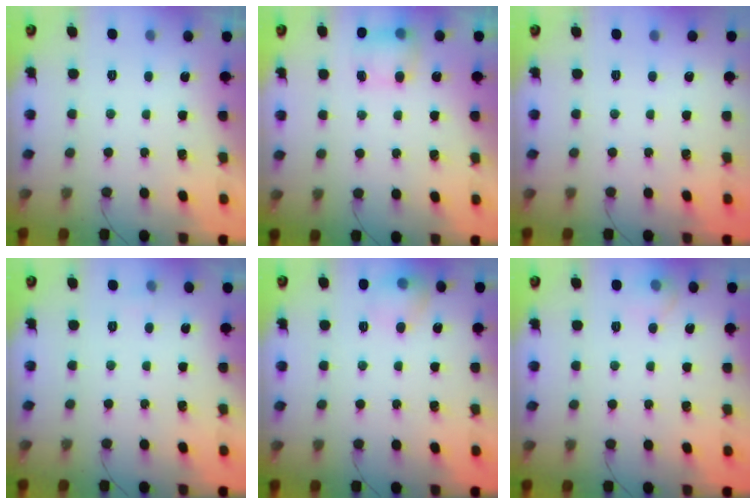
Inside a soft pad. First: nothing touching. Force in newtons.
{"total": 5.4, "press": 5.3, "slide": 0.8}
{"total": 0.0}
{"total": 2.6, "press": 2.4, "slide": 1.0}
{"total": 9.3, "press": 9.2, "slide": 1.4}
{"total": 7.0, "press": 6.8, "slide": 1.9}